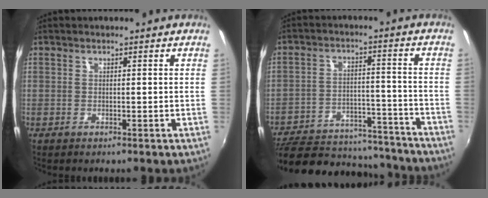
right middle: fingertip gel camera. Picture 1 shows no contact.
{"total": 25.1, "force": [-21.4, 9.0, 9.7], "torque": [-0.199, 0.003, -0.278]}